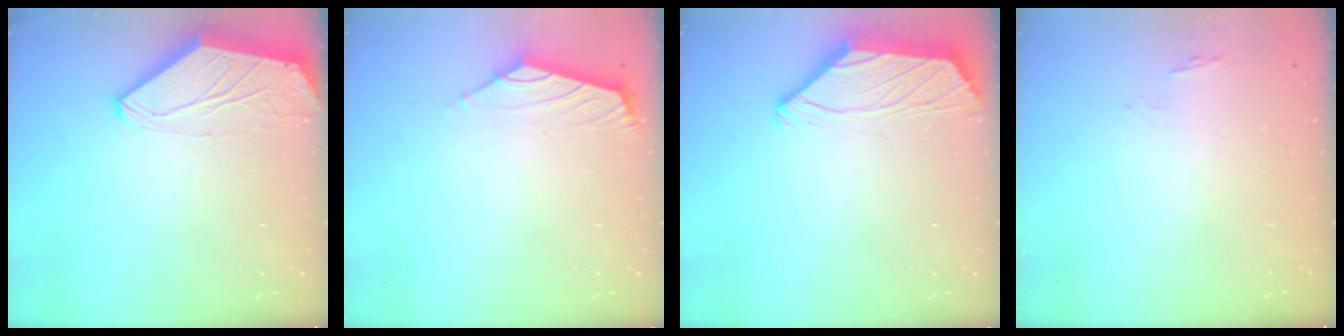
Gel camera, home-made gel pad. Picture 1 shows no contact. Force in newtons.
{"total": 1.6, "press": 1.4, "slide": 0.6}
{"total": 2.0, "press": 1.9, "slide": 0.7}
{"total": 0.8, "press": 0.6, "slide": 0.4}